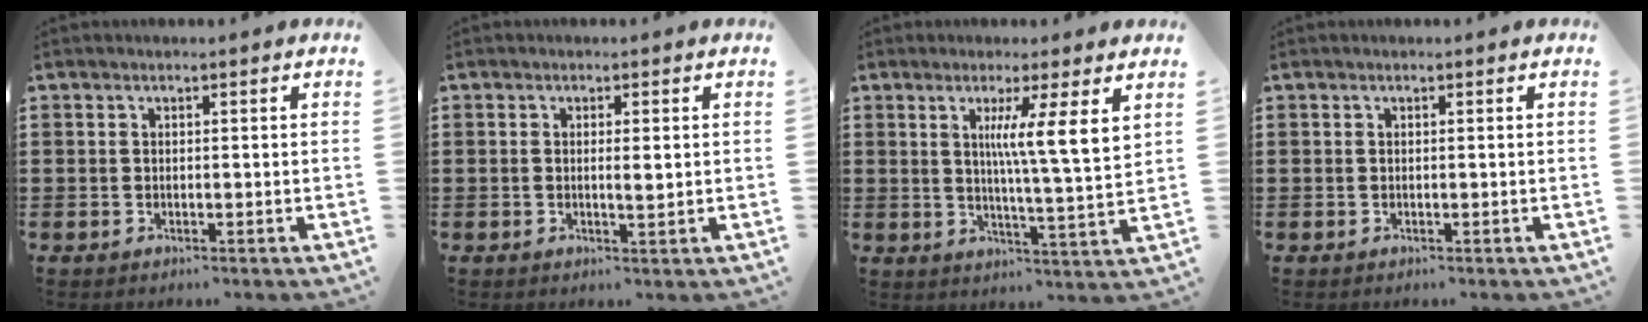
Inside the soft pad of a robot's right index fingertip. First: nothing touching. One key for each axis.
{"total": 1.9, "fx": 0.1, "fy": 0.4, "fz": 1.9, "tx": -0.035, "ty": 0.000, "tz": 0.000}
{"total": 7.3, "fx": 3.0, "fy": -0.5, "fz": 6.7, "tx": -0.121, "ty": -0.020, "tz": 0.042}
{"total": 0.0}